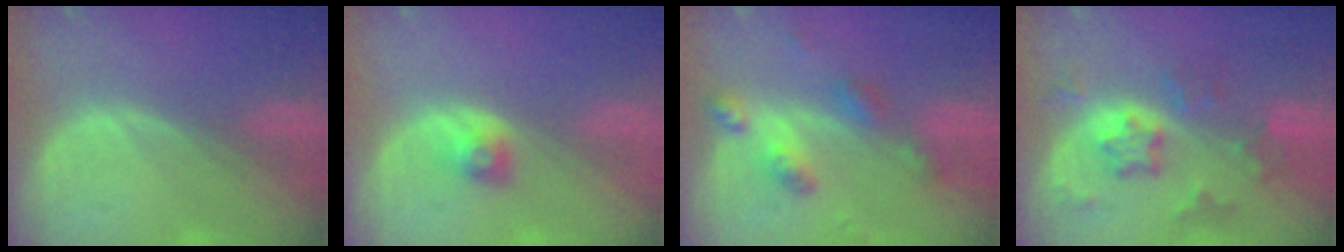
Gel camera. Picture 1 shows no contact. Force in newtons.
{"total": 2.0, "press": 2.0, "slide": 0.3}
{"total": 6.1, "press": 5.4, "slide": 2.9}
{"total": 7.4, "press": 6.6, "slide": 3.4}